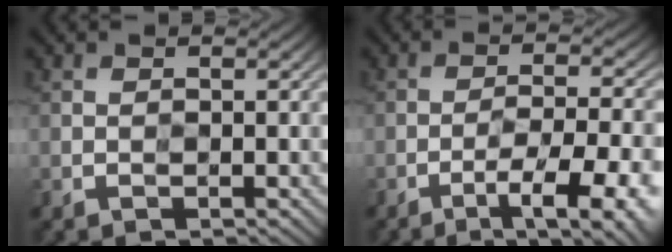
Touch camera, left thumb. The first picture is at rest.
{"total": 9.7, "force": [-5.6, 2.4, 7.6], "torque": [-0.108, 0.001, -0.077]}